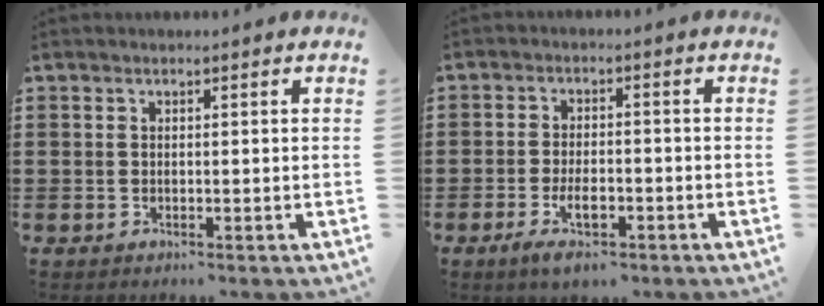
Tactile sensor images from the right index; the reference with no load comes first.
{"total": 4.8, "force": [-2.4, 1.8, 3.8], "torque": [-0.076, 0.002, -0.046]}